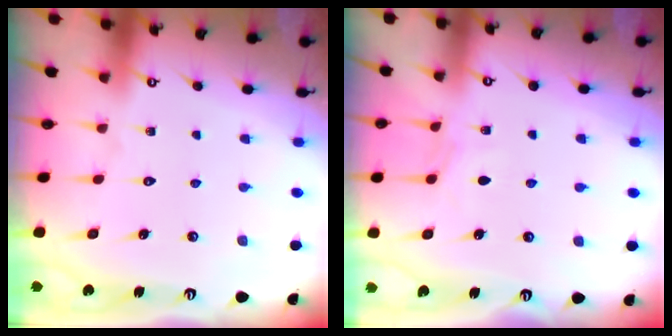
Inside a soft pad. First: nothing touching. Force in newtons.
{"total": 3.6, "press": 3.5, "slide": 0.5}